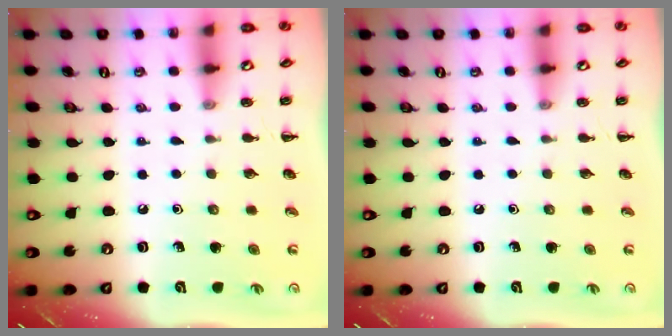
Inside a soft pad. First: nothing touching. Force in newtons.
{"total": 0.0}